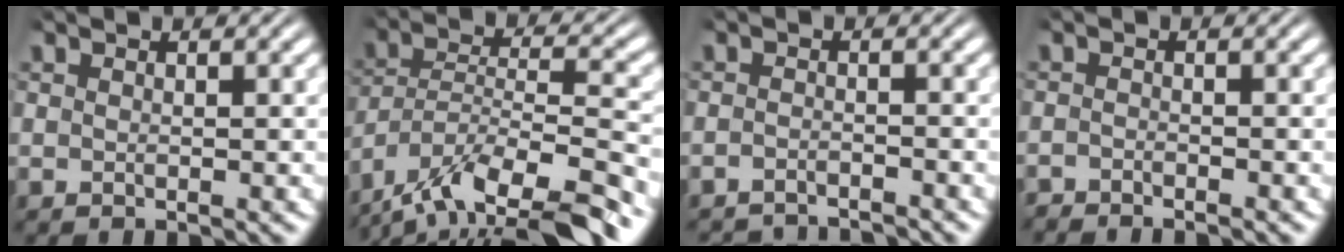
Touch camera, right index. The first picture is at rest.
{"total": 8.9, "force": [-5.3, 4.3, 5.6], "torque": [-0.110, -0.032, -0.075]}
{"total": 3.9, "force": [-3.9, 0.1, 0.0], "torque": [-0.002, -0.017, -0.060]}
{"total": 2.0, "force": [-2.0, 0.1, -0.1], "torque": [0.001, -0.013, -0.033]}